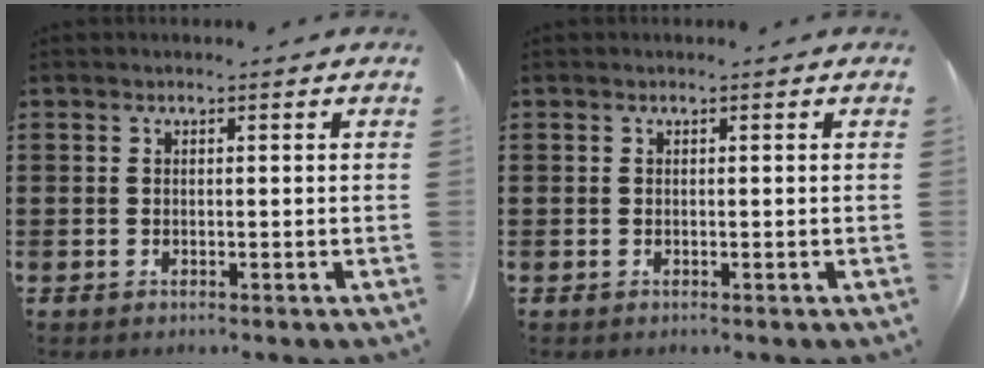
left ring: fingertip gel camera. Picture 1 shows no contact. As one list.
[{"total": 0.0}]